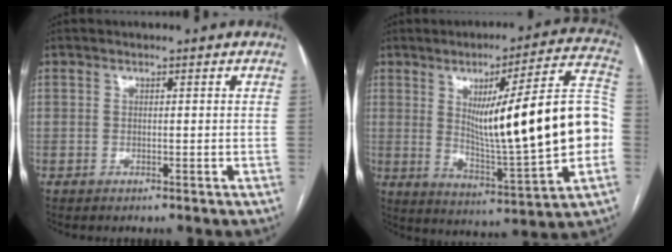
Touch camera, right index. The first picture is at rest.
{"total": 22.4, "force": [0.3, 1.5, 22.3], "torque": [-0.308, 0.015, 0.008]}